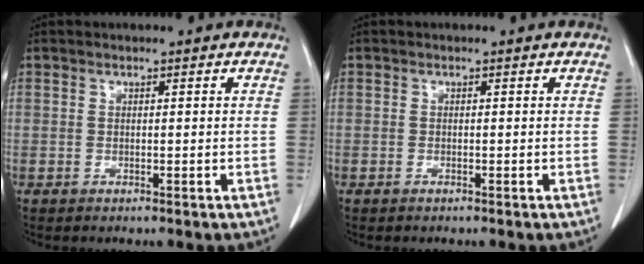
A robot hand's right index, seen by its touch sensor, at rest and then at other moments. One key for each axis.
{"total": 0.0}